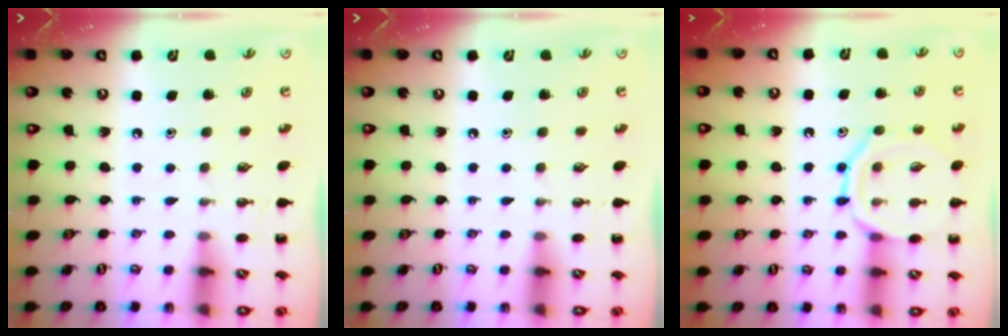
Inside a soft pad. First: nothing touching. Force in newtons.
{"total": 0.0}
{"total": 11.7, "press": 11.7, "slide": 0.8}